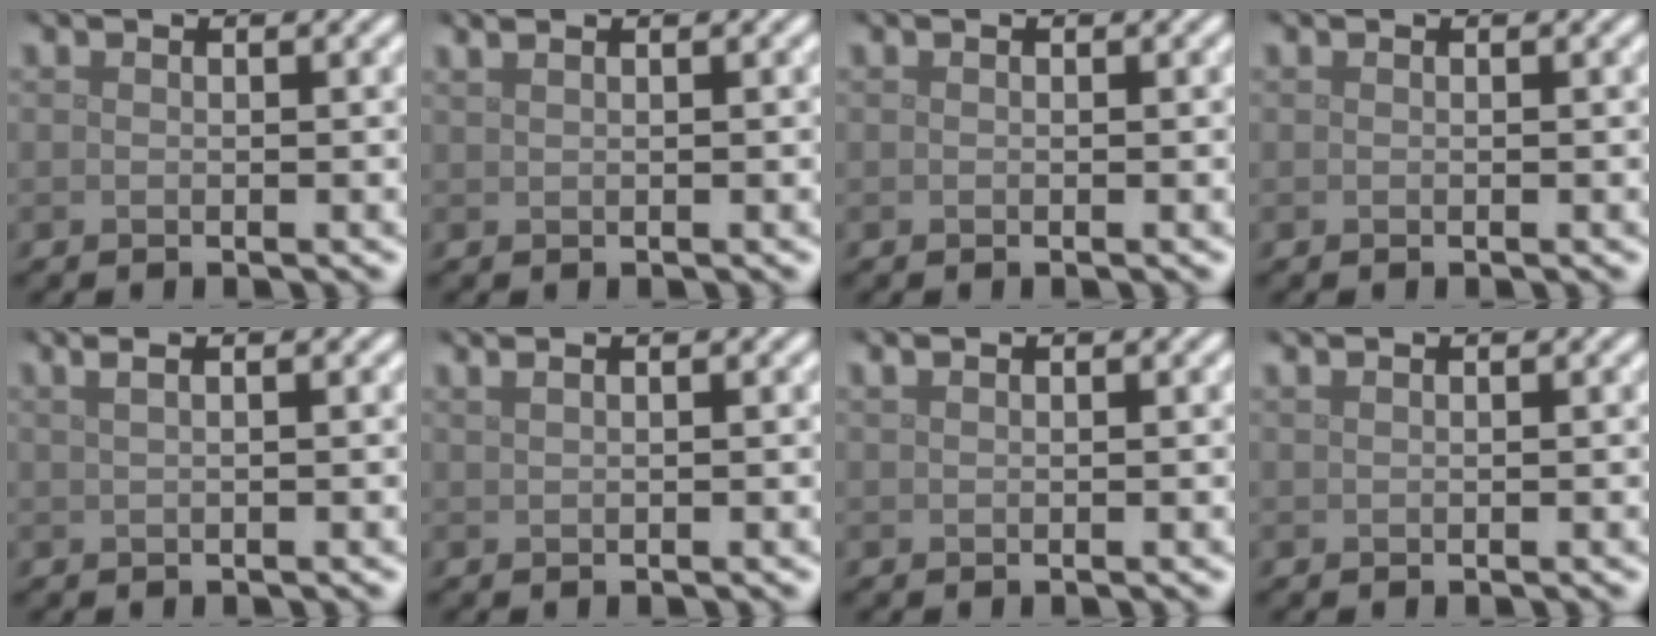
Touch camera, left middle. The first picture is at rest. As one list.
[{"total": 1.9, "force": [1.3, 0.8, 1.2], "torque": [-0.012, 0.002, 0.006]}, {"total": 0.0}, {"total": 0.0}, {"total": 3.7, "force": [1.9, 1.9, 2.6], "torque": [-0.023, 0.024, 0.001]}, {"total": 3.1, "force": [1.8, 1.6, 1.9], "torque": [-0.014, 0.016, 0.001]}, {"total": 0.7, "force": [0.5, 0.2, 0.4], "torque": [-0.008, 0.005, 0.011]}, {"total": 1.2, "force": [0.8, 0.5, 0.7], "torque": [-0.008, 0.000, 0.004]}]